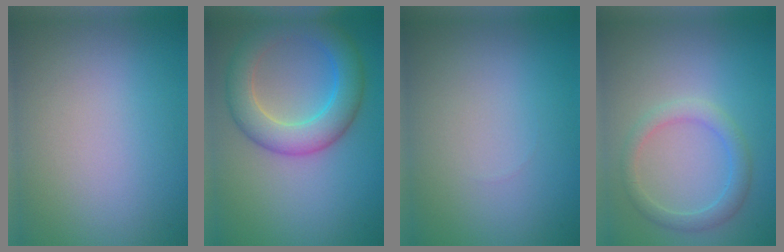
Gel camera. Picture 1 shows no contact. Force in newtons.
{"total": 5.9, "press": 5.9, "slide": 0.2}
{"total": 0.0}
{"total": 2.4, "press": 2.4, "slide": 0.1}